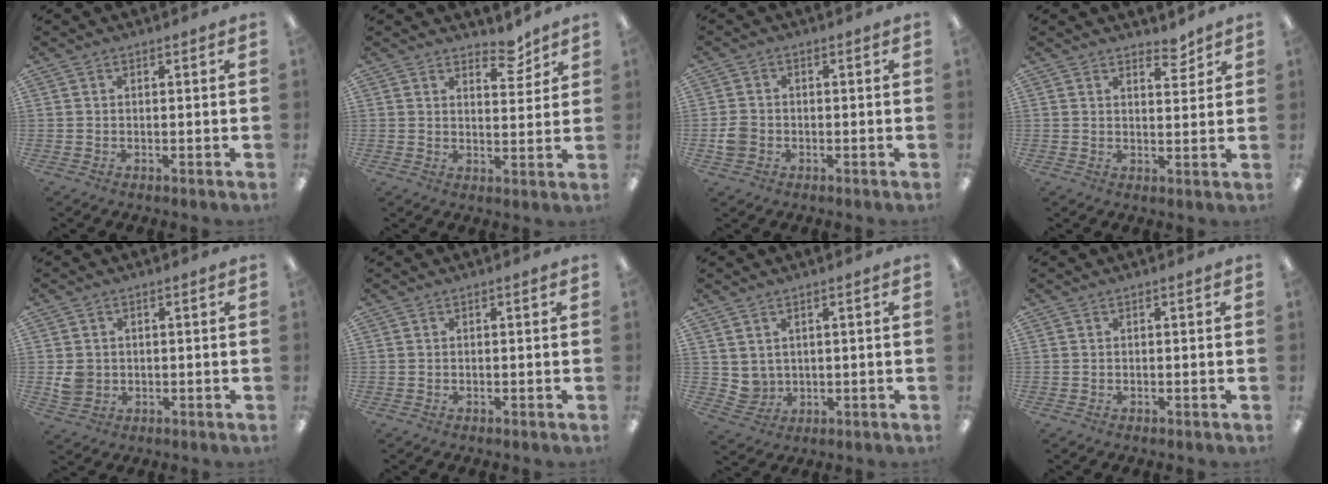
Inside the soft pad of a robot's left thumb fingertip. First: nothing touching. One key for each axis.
{"total": 6.1, "fx": 4.9, "fy": 2.5, "fz": 2.6, "tx": -0.014, "ty": -0.037, "tz": 0.081}
{"total": 3.6, "fx": -1.0, "fy": 3.0, "fz": 1.6, "tx": -0.017, "ty": 0.005, "tz": -0.020}
{"total": 4.1, "fx": 3.6, "fy": 1.5, "fz": 1.4, "tx": -0.001, "ty": -0.025, "tz": 0.059}
{"total": 3.9, "fx": 0.3, "fy": 3.7, "fz": 1.4, "tx": -0.013, "ty": 0.003, "tz": 0.006}
{"total": 0.0}
{"total": 1.2, "fx": 0.9, "fy": 0.8, "fz": 0.2, "tx": 0.003, "ty": -0.002, "tz": 0.014}
{"total": 0.0}